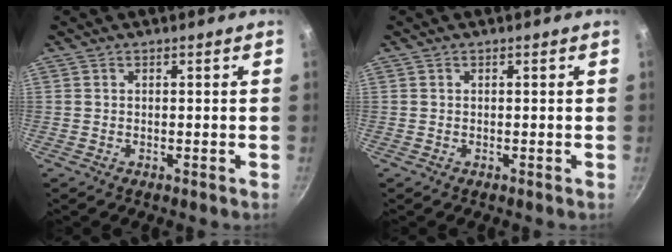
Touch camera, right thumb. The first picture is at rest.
{"total": 0.0}